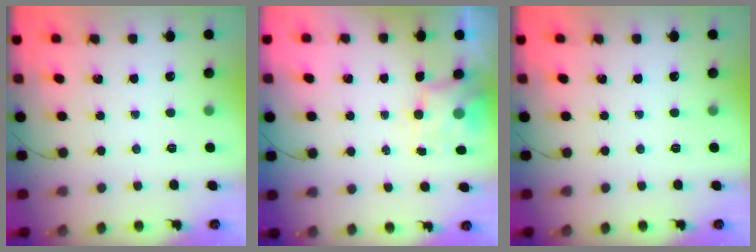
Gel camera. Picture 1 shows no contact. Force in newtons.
{"total": 4.0, "press": 4.0, "slide": 0.7}
{"total": 0.0}